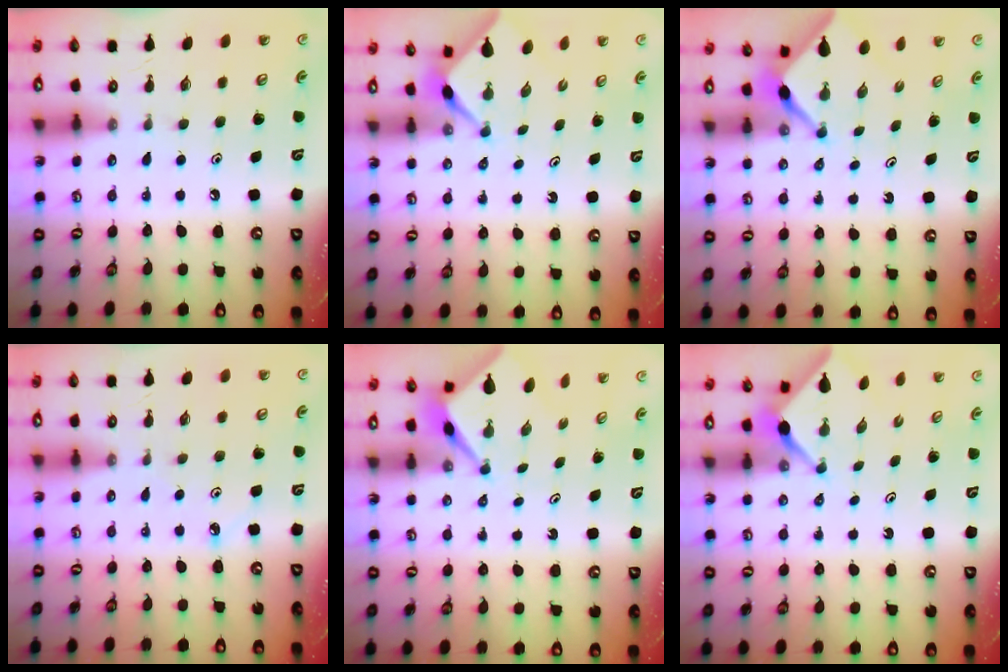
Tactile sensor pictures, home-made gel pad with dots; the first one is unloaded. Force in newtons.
{"total": 2.5, "press": 2.5, "slide": 0.3}
{"total": 2.2, "press": 2.2, "slide": 0.1}
{"total": 2.2, "press": 2.2, "slide": 0.2}
{"total": 2.5, "press": 2.5, "slide": 0.1}
{"total": 2.5, "press": 2.5, "slide": 0.3}